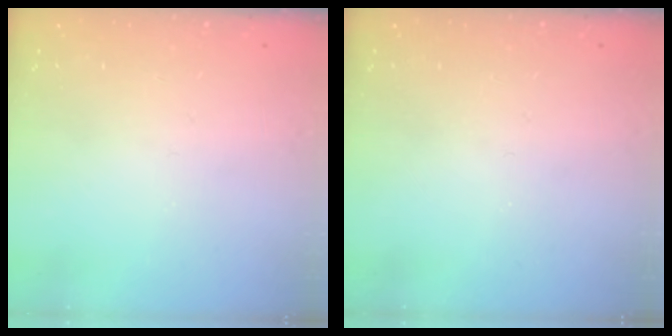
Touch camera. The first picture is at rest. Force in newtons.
{"total": 0.0}